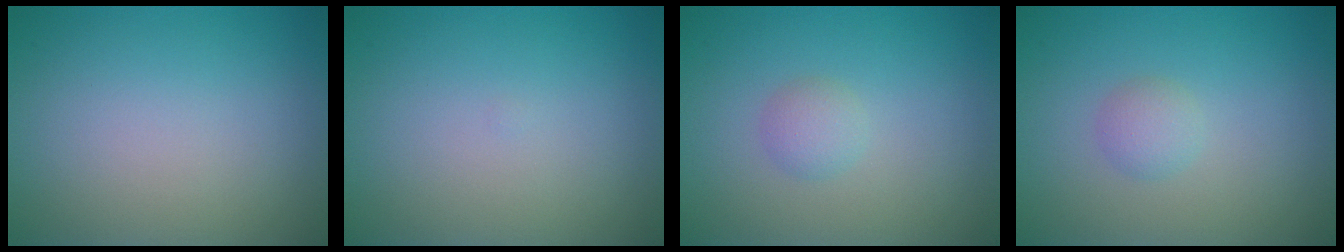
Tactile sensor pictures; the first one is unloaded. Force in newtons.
{"total": 0.0}
{"total": 1.4, "press": 1.4, "slide": 0.1}
{"total": 1.4, "press": 1.4, "slide": 0.1}